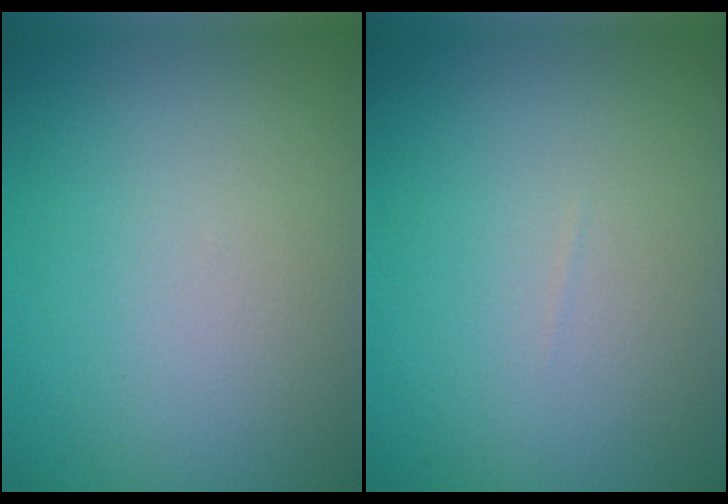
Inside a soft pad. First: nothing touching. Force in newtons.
{"total": 0.0}